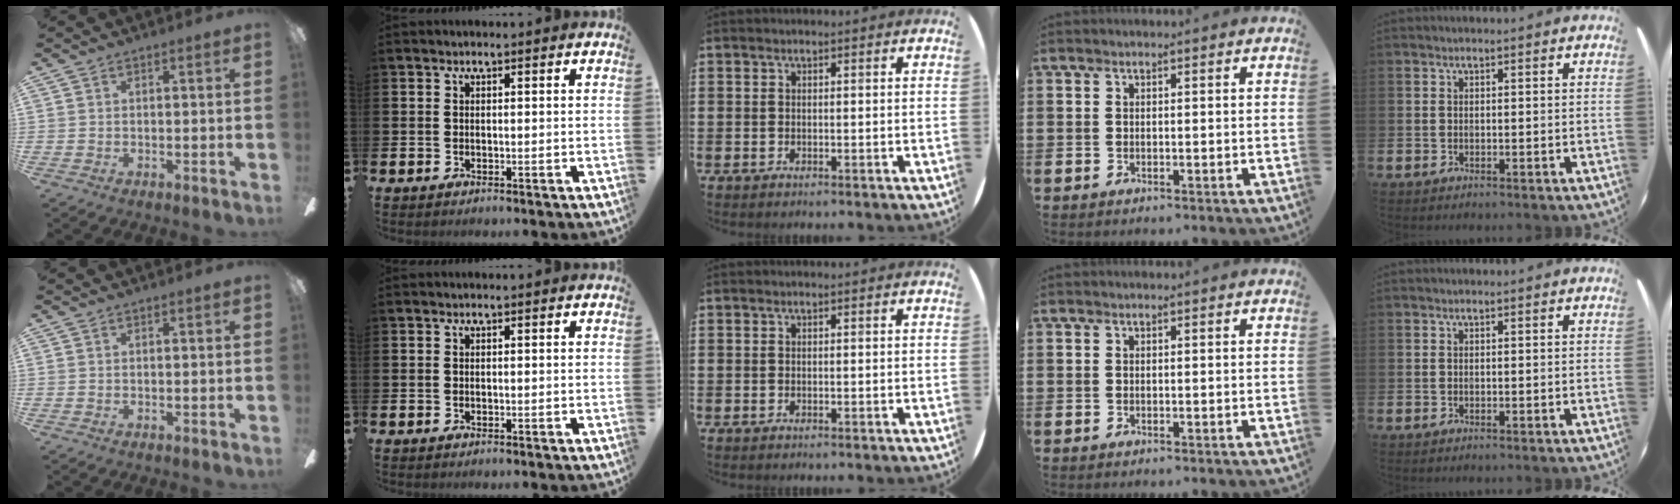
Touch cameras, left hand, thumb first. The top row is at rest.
{}